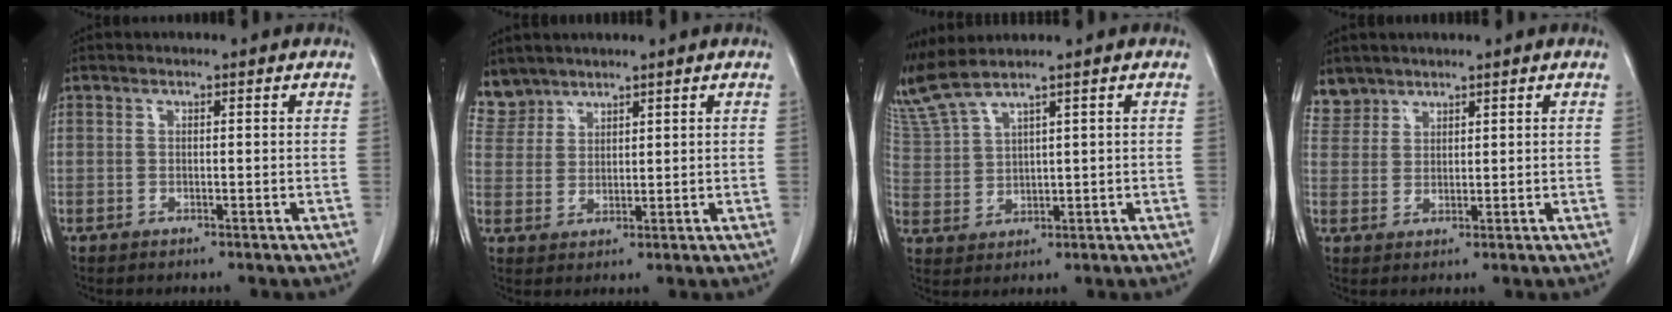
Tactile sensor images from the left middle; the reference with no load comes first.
{"total": 4.2, "force": [3.9, 1.5, -0.6], "torque": [0.014, 0.007, 0.086]}
{"total": 5.1, "force": [4.7, -0.8, 1.9], "torque": [-0.058, 0.003, 0.112]}
{"total": 3.2, "force": [2.8, 1.4, -0.5], "torque": [0.017, 0.008, 0.058]}